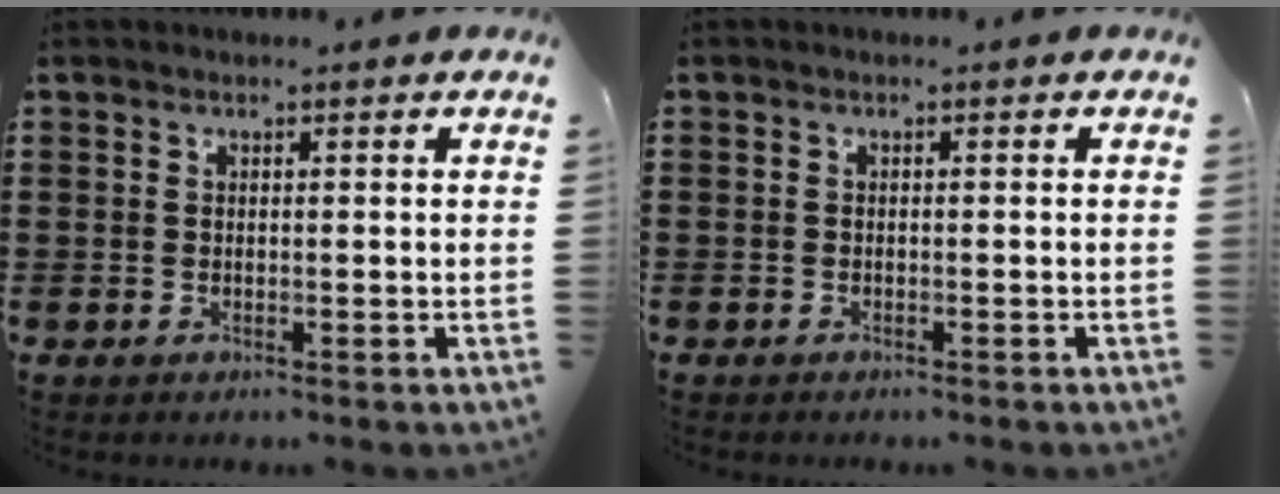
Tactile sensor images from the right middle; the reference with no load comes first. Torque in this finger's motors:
{"motor_torque": [-0.36, 0.23, -0.90, -0.21]}